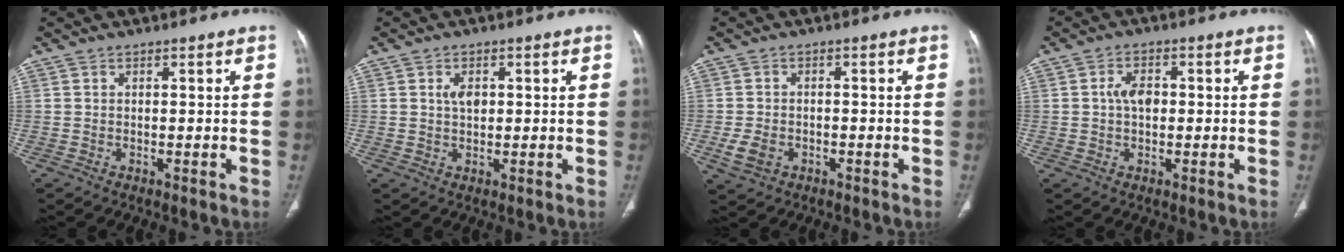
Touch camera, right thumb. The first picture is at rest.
{"total": 2.7, "force": [0.7, 1.8, 2.0], "torque": [-0.021, -0.001, 0.011]}
{"total": 4.2, "force": [-1.6, 3.0, 2.5], "torque": [-0.053, 0.003, -0.023]}
{"total": 4.0, "force": [0.3, 2.6, 3.0], "torque": [-0.042, 0.006, -0.001]}